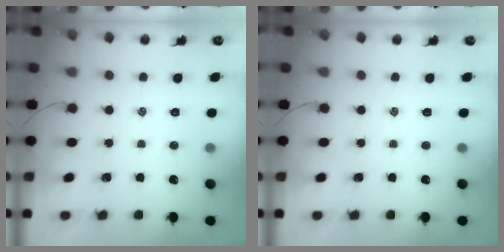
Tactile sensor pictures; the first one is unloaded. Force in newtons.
{"total": 0.0}